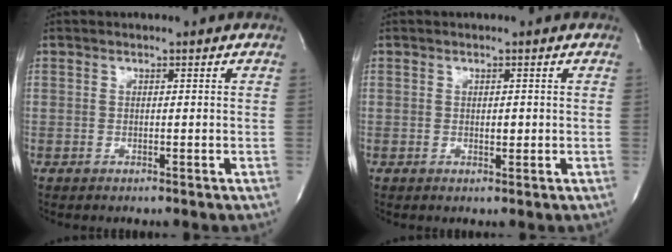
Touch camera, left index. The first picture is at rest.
{"total": 0.9, "force": [-0.3, 0.5, 0.7], "torque": [-0.007, -0.004, -0.005]}